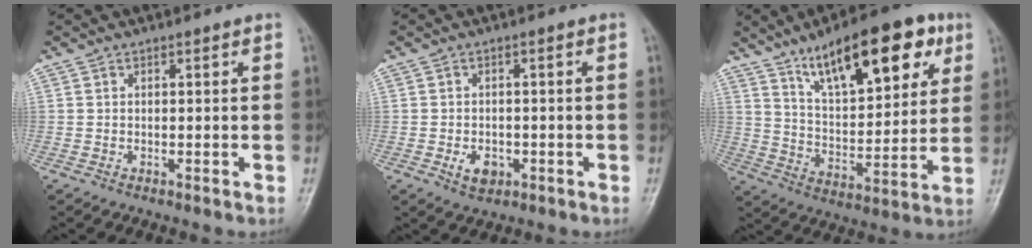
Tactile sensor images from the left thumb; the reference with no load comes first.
{"total": 3.6, "force": [-1.3, 2.6, 2.2], "torque": [-0.028, 0.003, -0.017]}
{"total": 19.9, "force": [10.9, 7.9, 14.7], "torque": [-0.180, -0.034, 0.178]}